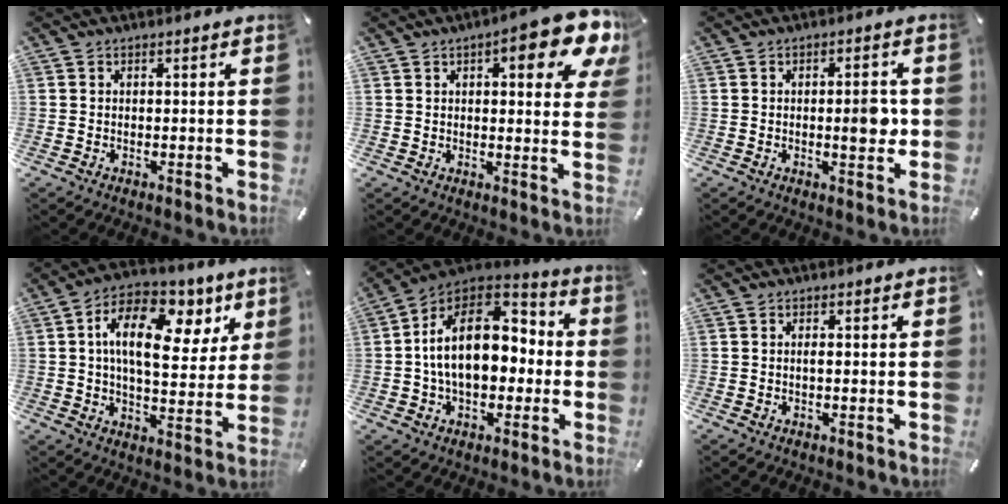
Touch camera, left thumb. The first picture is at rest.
{"total": 13.4, "force": [6.8, 4.9, 10.5], "torque": [-0.133, -0.032, 0.109]}
{"total": 6.2, "force": [-0.1, 2.4, 5.7], "torque": [-0.076, -0.003, -0.007]}
{"total": 17.4, "force": [6.4, 9.7, 13.0], "torque": [-0.208, -0.018, 0.109]}
{"total": 19.0, "force": [0.5, 13.0, 13.9], "torque": [-0.239, 0.010, 0.008]}
{"total": 0.8, "force": [0.0, 0.0, 0.8], "torque": [-0.016, -0.002, 0.000]}